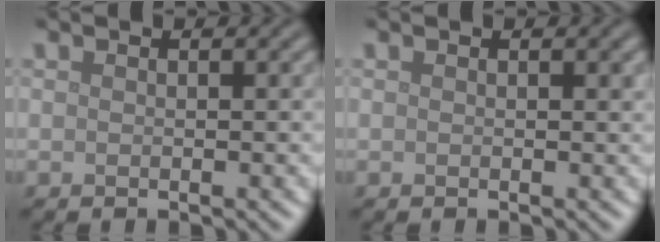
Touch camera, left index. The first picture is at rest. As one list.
[{"total": 0.0}]